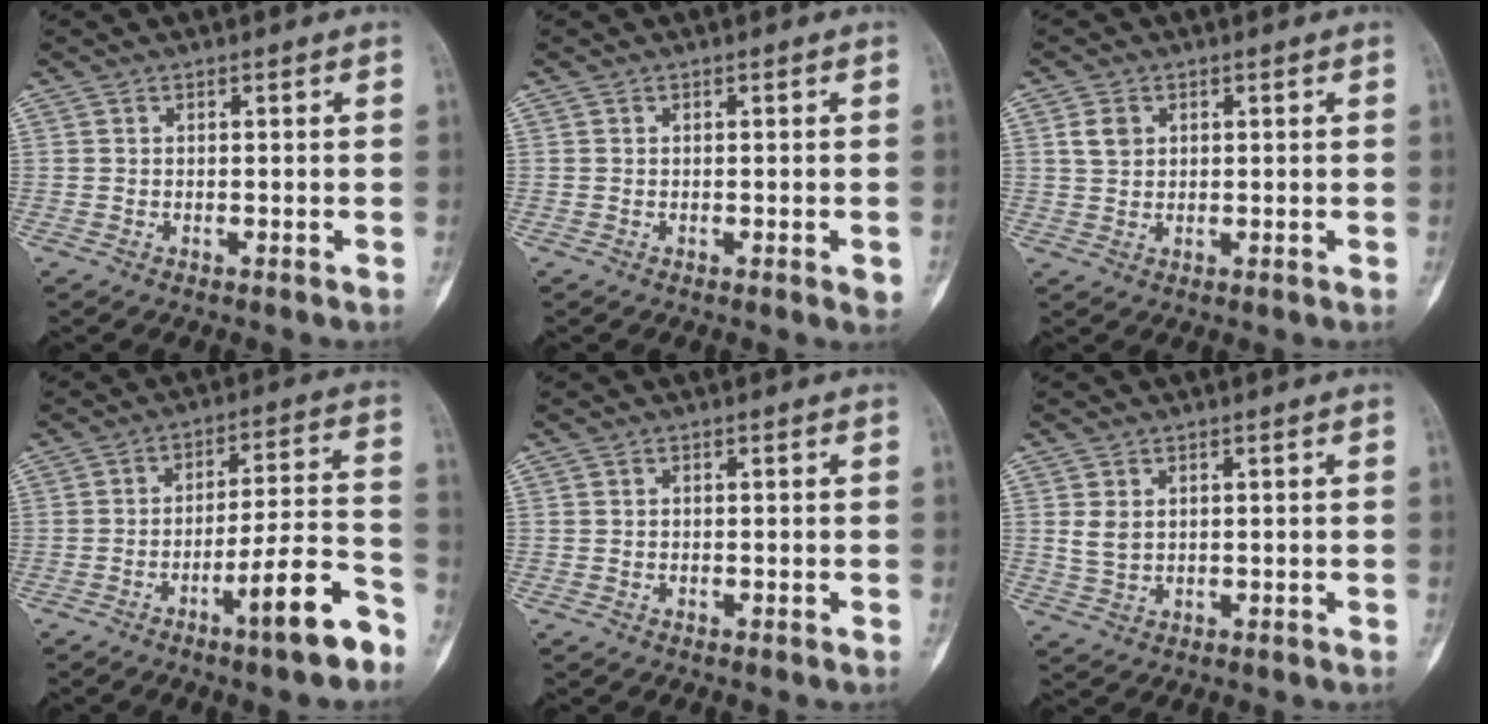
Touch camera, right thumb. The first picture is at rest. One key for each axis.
{"total": 1.7, "fx": -0.5, "fy": 0.4, "fz": 1.6, "tx": -0.016, "ty": -0.003, "tz": -0.005}
{"total": 3.2, "fx": 1.2, "fy": 2.5, "fz": 1.7, "tx": -0.024, "ty": 0.001, "tz": 0.026}
{"total": 12.4, "fx": -7.4, "fy": 1.7, "fz": 9.8, "tx": -0.144, "ty": 0.058, "tz": -0.116}
{"total": 0.0}
{"total": 3.0, "fx": 0.8, "fy": 2.2, "fz": 1.9, "tx": -0.029, "ty": -0.002, "tz": 0.021}